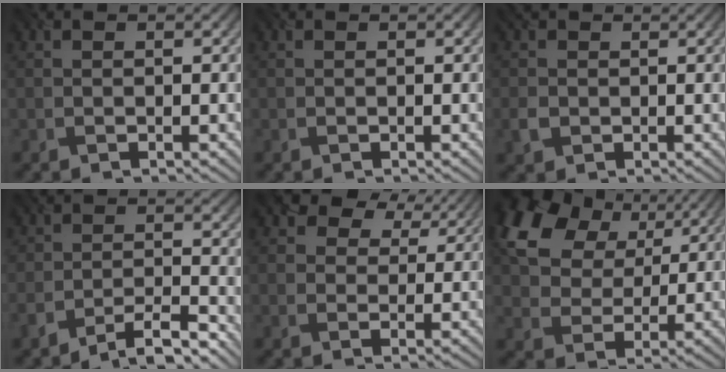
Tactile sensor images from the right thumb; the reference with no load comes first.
{"total": 0.0}
{"total": 2.0, "force": [0.0, 1.9, 0.5], "torque": [-0.025, -0.004, -0.005]}
{"total": 5.0, "force": [-4.4, 1.2, 2.0], "torque": [-0.034, 0.003, -0.084]}
{"total": 8.3, "force": [5.7, 5.0, 3.4], "torque": [-0.083, 0.006, 0.086]}
{"total": 14.0, "force": [7.1, 9.1, 8.0], "torque": [-0.189, 0.024, 0.123]}